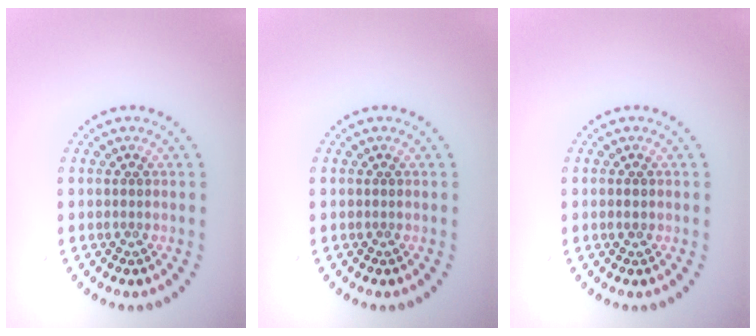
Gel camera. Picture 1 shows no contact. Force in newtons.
{"total": 0.0}
{"total": 0.7, "press": 0.7, "slide": 0.0}